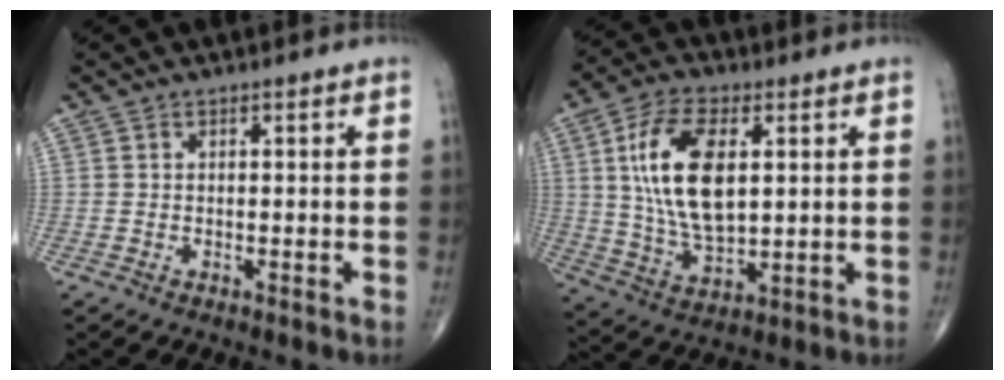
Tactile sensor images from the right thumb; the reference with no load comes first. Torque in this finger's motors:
{"motor_torque": [-0.83, 1.60, 1.17, 0.96, 0.21]}